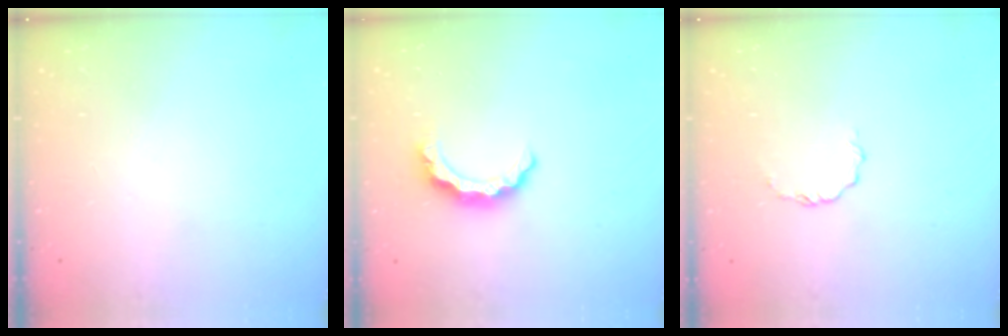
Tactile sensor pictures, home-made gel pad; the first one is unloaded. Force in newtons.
{"total": 7.2, "press": 7.1, "slide": 0.8}
{"total": 3.3, "press": 3.3, "slide": 0.2}